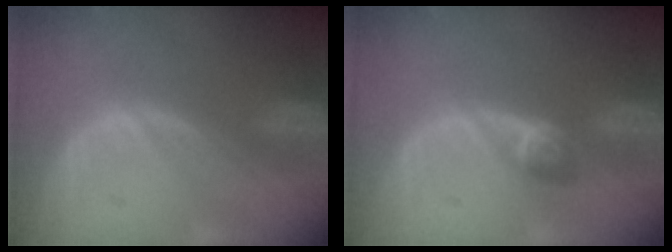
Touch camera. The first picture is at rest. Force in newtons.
{"total": 2.8, "press": 2.6, "slide": 1.2}